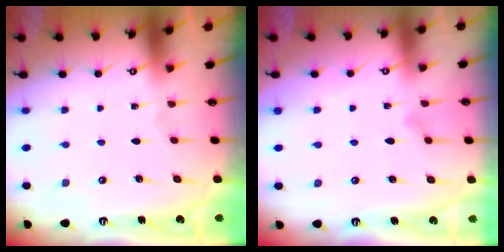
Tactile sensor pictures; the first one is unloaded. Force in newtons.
{"total": 6.2, "press": 6.2, "slide": 0.3}